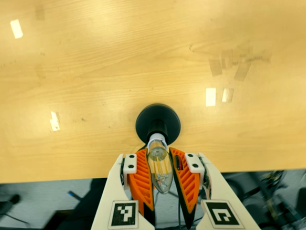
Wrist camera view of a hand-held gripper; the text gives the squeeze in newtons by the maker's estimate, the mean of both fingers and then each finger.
{"total": 19.3, "left": 19.9, "right": 18.7}